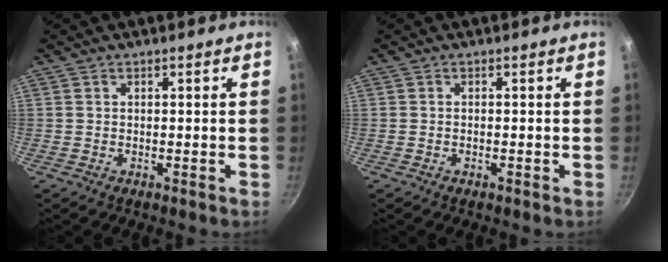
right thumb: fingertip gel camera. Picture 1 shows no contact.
{"total": 0.6, "force": [-0.3, 0.2, 0.5], "torque": [-0.009, 0.003, -0.007]}